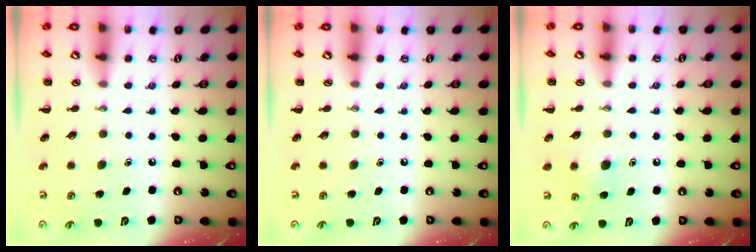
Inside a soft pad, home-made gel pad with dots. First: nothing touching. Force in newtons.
{"total": 0.0}
{"total": 5.5, "press": 5.2, "slide": 1.9}